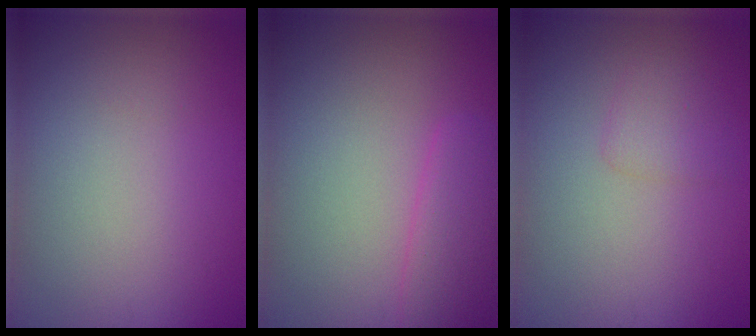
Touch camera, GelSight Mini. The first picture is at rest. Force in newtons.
{"total": 3.0, "press": 3.0, "slide": 0.1}
{"total": 1.5, "press": 1.4, "slide": 0.1}